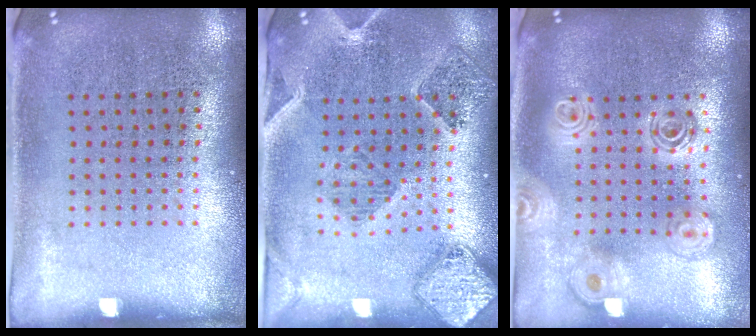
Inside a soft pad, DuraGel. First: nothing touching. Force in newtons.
{"total": 1.6, "press": 1.6, "slide": 0.3}
{"total": 2.1, "press": 1.7, "slide": 1.3}